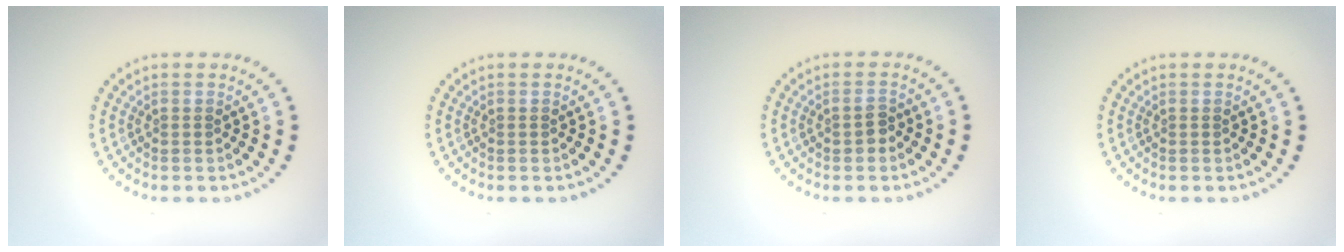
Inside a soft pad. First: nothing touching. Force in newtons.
{"total": 0.0}
{"total": 1.3, "press": 1.2, "slide": 0.3}
{"total": 0.0}